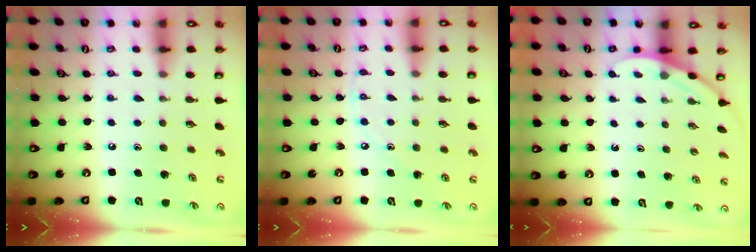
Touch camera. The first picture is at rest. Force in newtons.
{"total": 5.1, "press": 5.1, "slide": 0.7}
{"total": 2.8, "press": 2.8, "slide": 0.1}